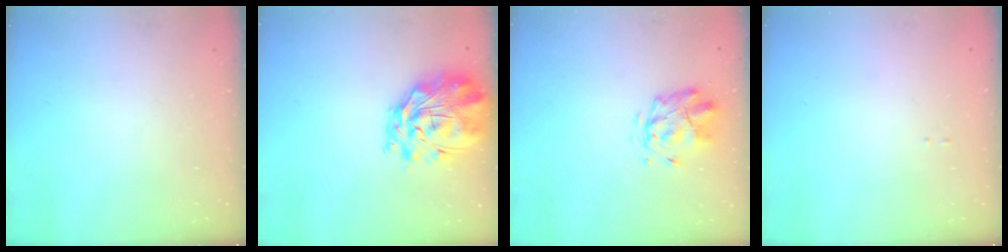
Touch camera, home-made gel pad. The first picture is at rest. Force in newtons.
{"total": 3.8, "press": 3.4, "slide": 1.8}
{"total": 2.8, "press": 2.4, "slide": 1.3}
{"total": 0.0}